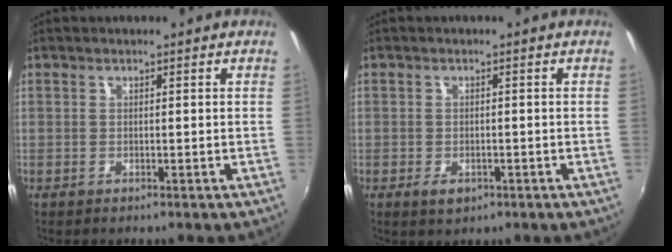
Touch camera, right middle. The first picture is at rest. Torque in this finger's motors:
{"motor_torque": [0.55, -0.26, 0.03, 0.02]}